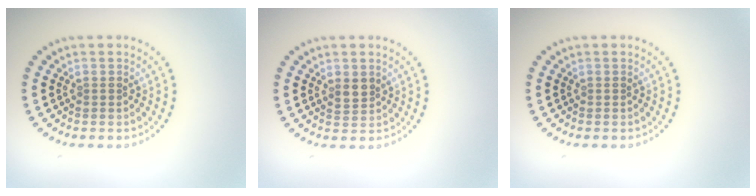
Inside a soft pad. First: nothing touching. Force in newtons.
{"total": 1.6, "press": 1.4, "slide": 0.7}
{"total": 0.0}